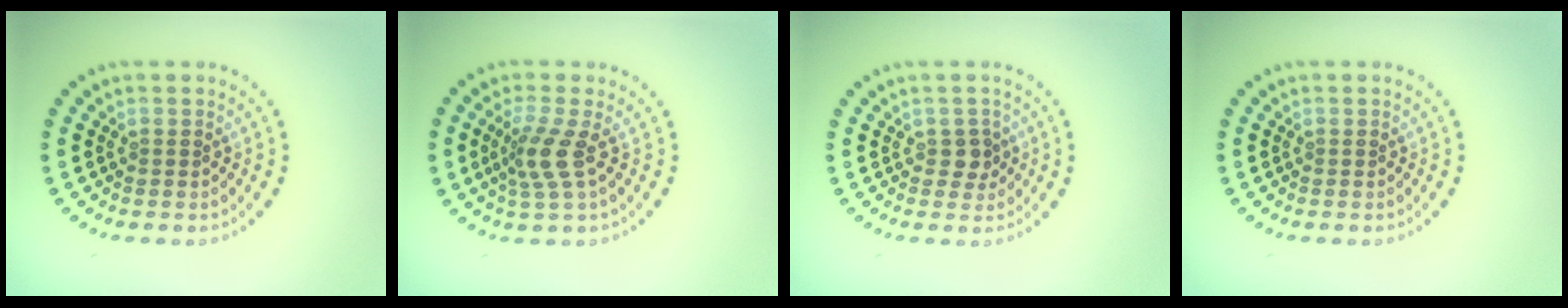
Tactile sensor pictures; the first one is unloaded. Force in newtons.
{"total": 2.8, "press": 2.1, "slide": 1.9}
{"total": 1.5, "press": 1.3, "slide": 0.7}
{"total": 0.0}